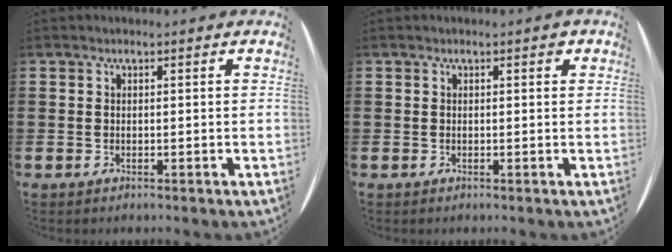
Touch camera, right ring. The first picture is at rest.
{"total": 0.6, "force": [0.3, 0.2, 0.5], "torque": [-0.009, 0.003, 0.005]}